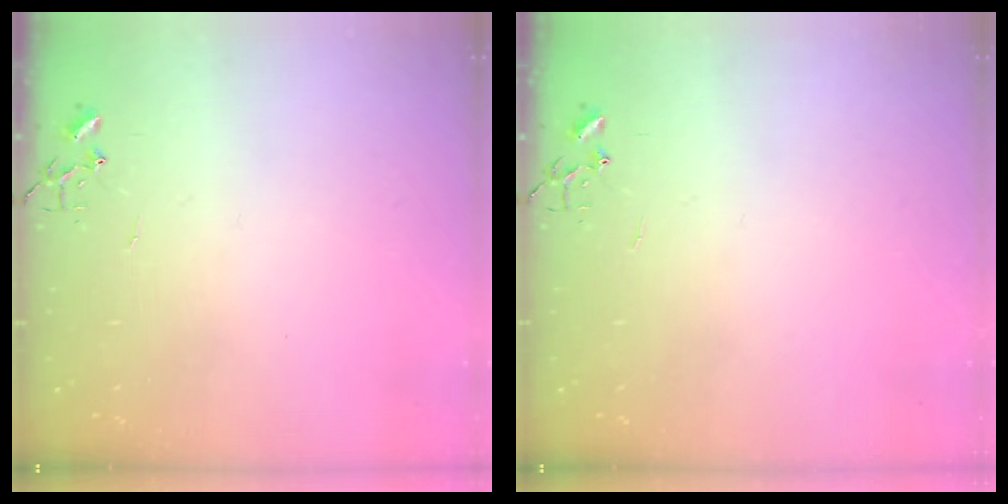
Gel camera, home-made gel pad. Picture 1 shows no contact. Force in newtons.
{"total": 0.0}